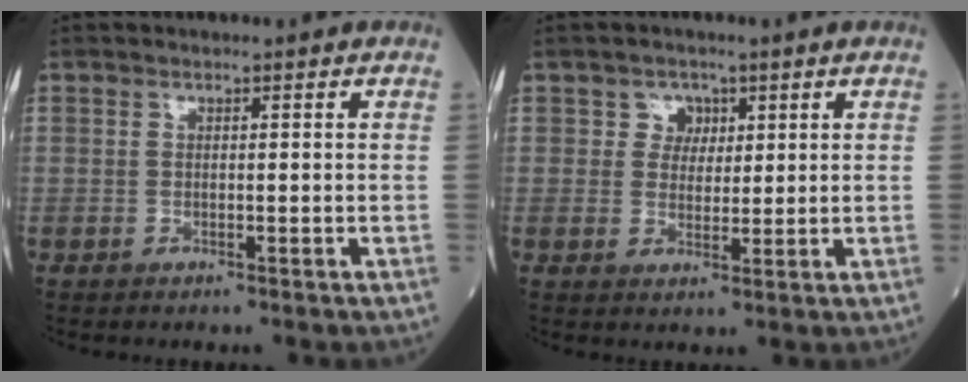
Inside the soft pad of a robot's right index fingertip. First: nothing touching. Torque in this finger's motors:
{"motor_torque": [0.01, 0.00, 0.00, 0.00]}